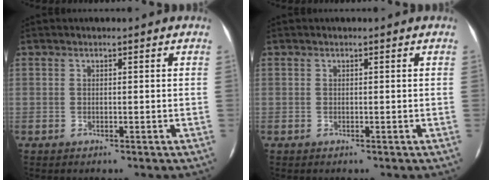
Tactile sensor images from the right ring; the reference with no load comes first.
{"total": 0.0}